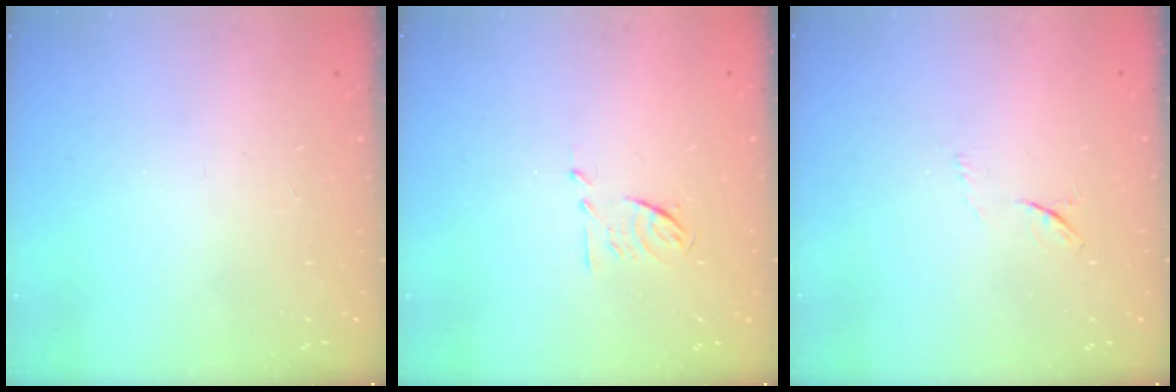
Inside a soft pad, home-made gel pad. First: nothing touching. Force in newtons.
{"total": 6.6, "press": 6.5, "slide": 1.1}
{"total": 4.2, "press": 4.0, "slide": 1.4}